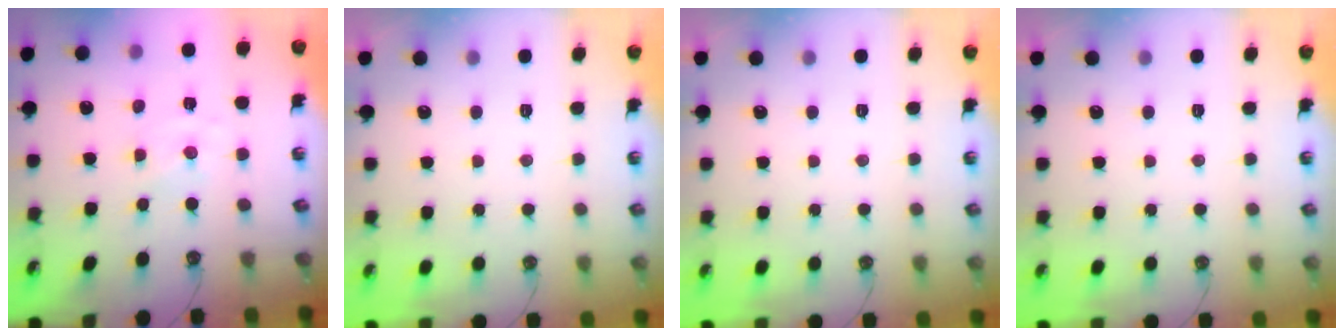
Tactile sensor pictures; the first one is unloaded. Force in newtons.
{"total": 0.0}
{"total": 0.0}
{"total": 0.0}